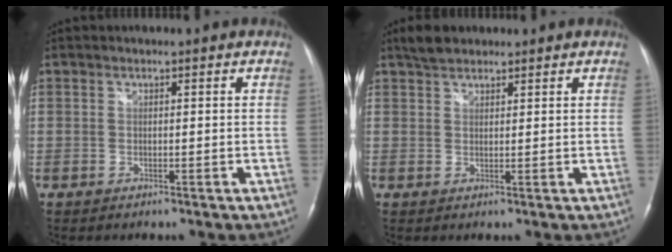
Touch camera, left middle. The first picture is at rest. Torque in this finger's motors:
{"motor_torque": [0.06, -0.02, -0.01, 0.02]}